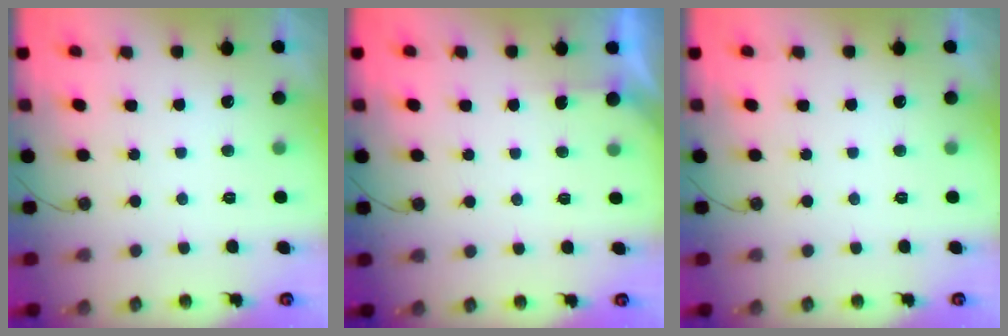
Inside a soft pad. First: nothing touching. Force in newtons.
{"total": 2.3, "press": 2.2, "slide": 0.3}
{"total": 0.0}